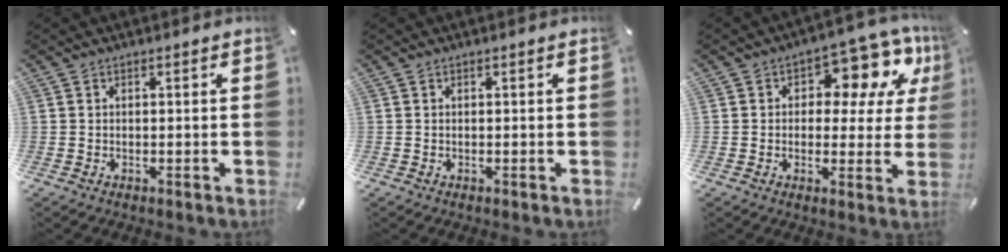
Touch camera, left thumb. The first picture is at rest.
{"total": 0.0}
{"total": 12.0, "force": [5.8, 7.2, 7.6], "torque": [-0.092, -0.043, 0.101]}